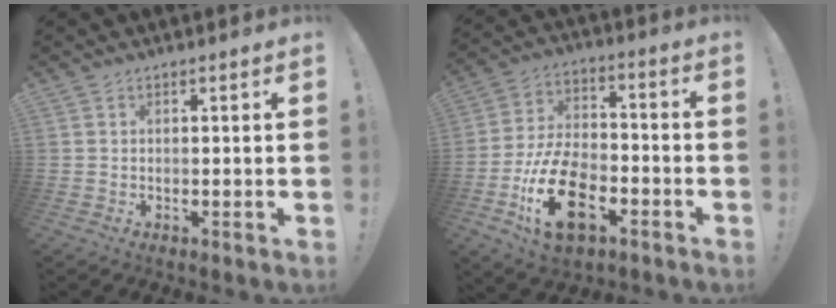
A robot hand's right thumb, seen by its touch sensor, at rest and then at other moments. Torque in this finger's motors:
{"motor_torque": [2.10, 2.51, 1.52, -1.25, 0.51]}